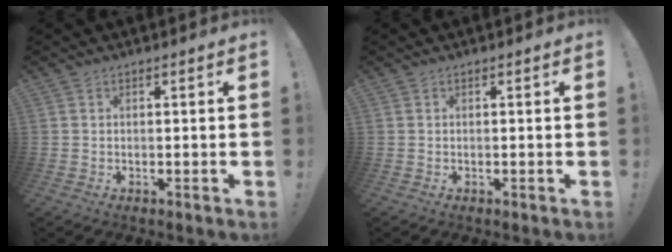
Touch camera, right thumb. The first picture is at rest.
{"total": 0.0}